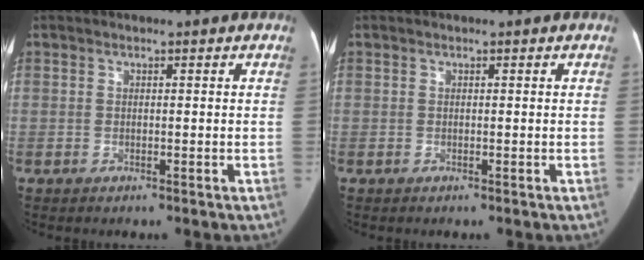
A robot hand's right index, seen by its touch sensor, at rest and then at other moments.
{"total": 0.0}